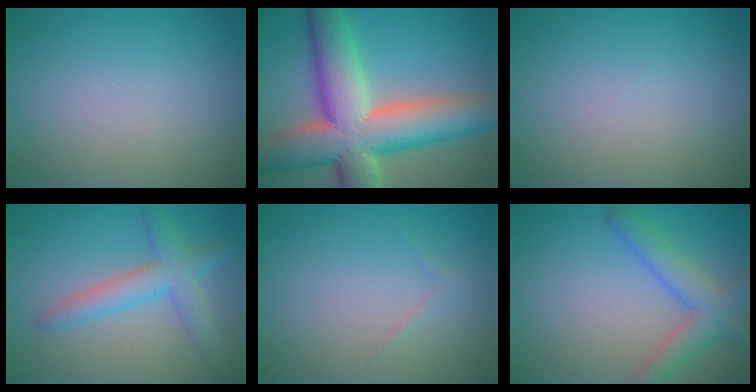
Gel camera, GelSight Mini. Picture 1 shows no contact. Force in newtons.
{"total": 14.2, "press": 14.2, "slide": 1.2}
{"total": 0.0}
{"total": 4.1, "press": 4.1, "slide": 0.1}
{"total": 0.6, "press": 0.6, "slide": 0.0}
{"total": 4.3, "press": 4.3, "slide": 0.3}